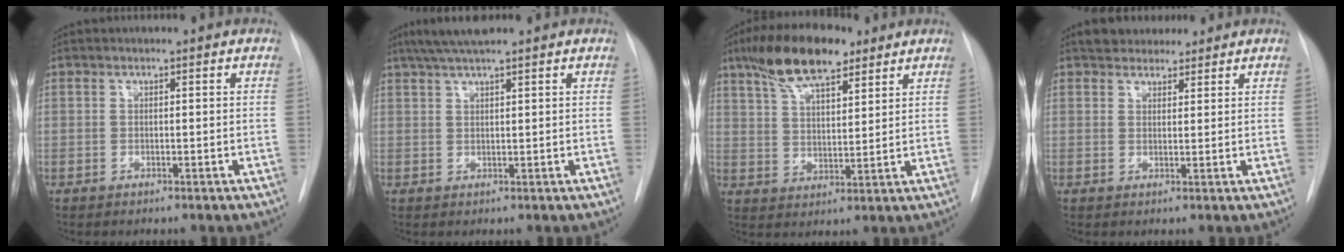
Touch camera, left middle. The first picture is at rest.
{"total": 5.3, "force": [4.2, 0.1, 3.1], "torque": [-0.059, 0.022, 0.077]}
{"total": 12.0, "force": [8.2, 3.7, 7.9], "torque": [-0.150, 0.019, 0.150]}
{"total": 4.8, "force": [4.1, 2.2, 1.2], "torque": [-0.008, 0.015, 0.065]}